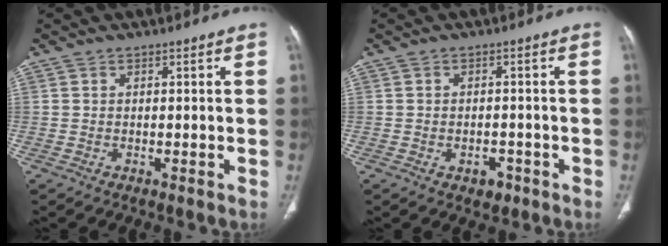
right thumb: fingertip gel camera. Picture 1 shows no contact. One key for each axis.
{"total": 3.0, "fx": -1.5, "fy": 2.0, "fz": 1.6, "tx": -0.014, "ty": 0.010, "tz": -0.014}